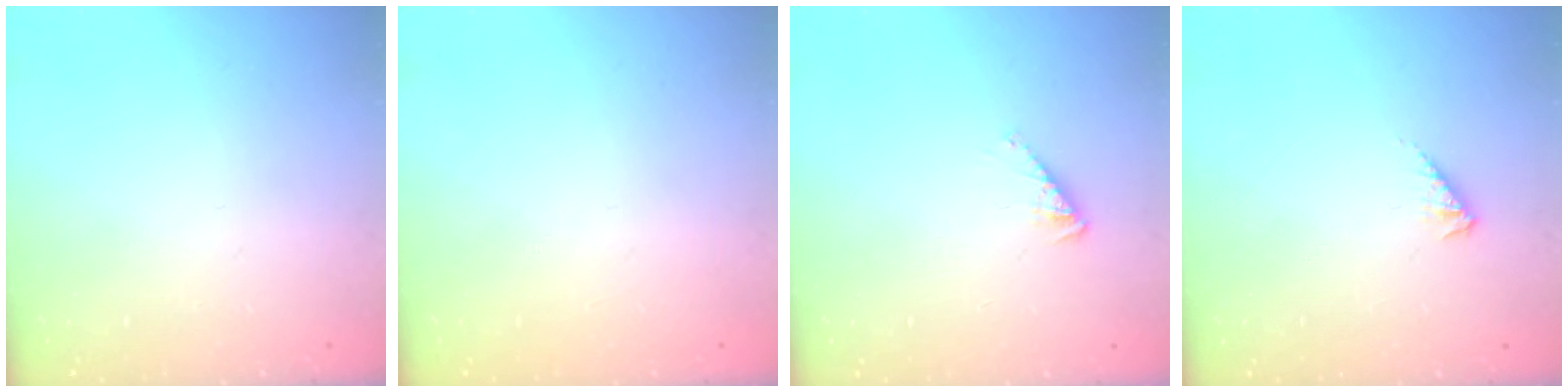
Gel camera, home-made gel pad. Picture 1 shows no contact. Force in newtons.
{"total": 0.0}
{"total": 1.4, "press": 1.3, "slide": 0.2}
{"total": 3.3, "press": 3.2, "slide": 0.6}